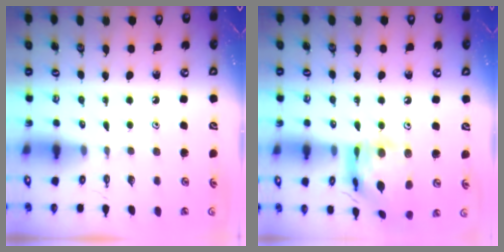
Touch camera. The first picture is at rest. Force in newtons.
{"total": 14.9, "press": 14.8, "slide": 1.5}